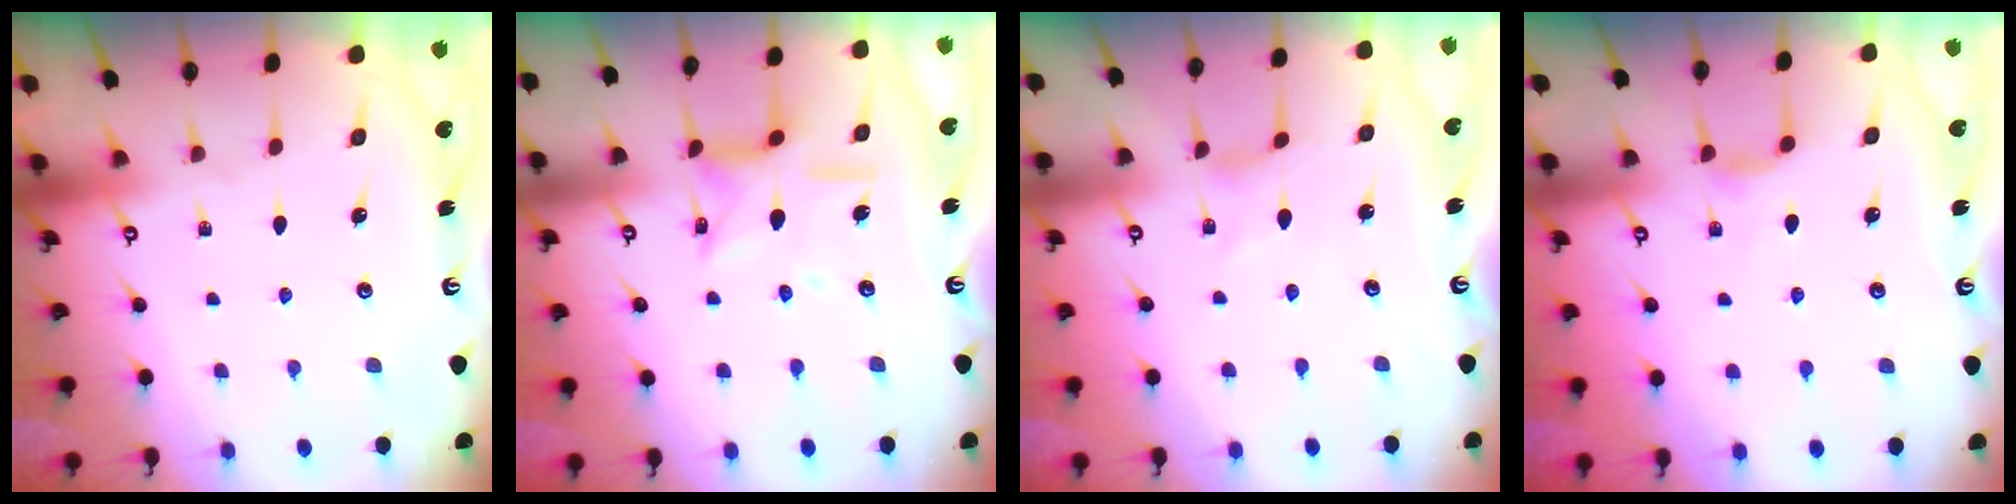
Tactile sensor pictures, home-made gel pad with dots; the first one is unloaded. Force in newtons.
{"total": 10.9, "press": 10.8, "slide": 0.9}
{"total": 0.6, "press": 0.5, "slide": 0.2}
{"total": 2.7, "press": 2.6, "slide": 0.5}